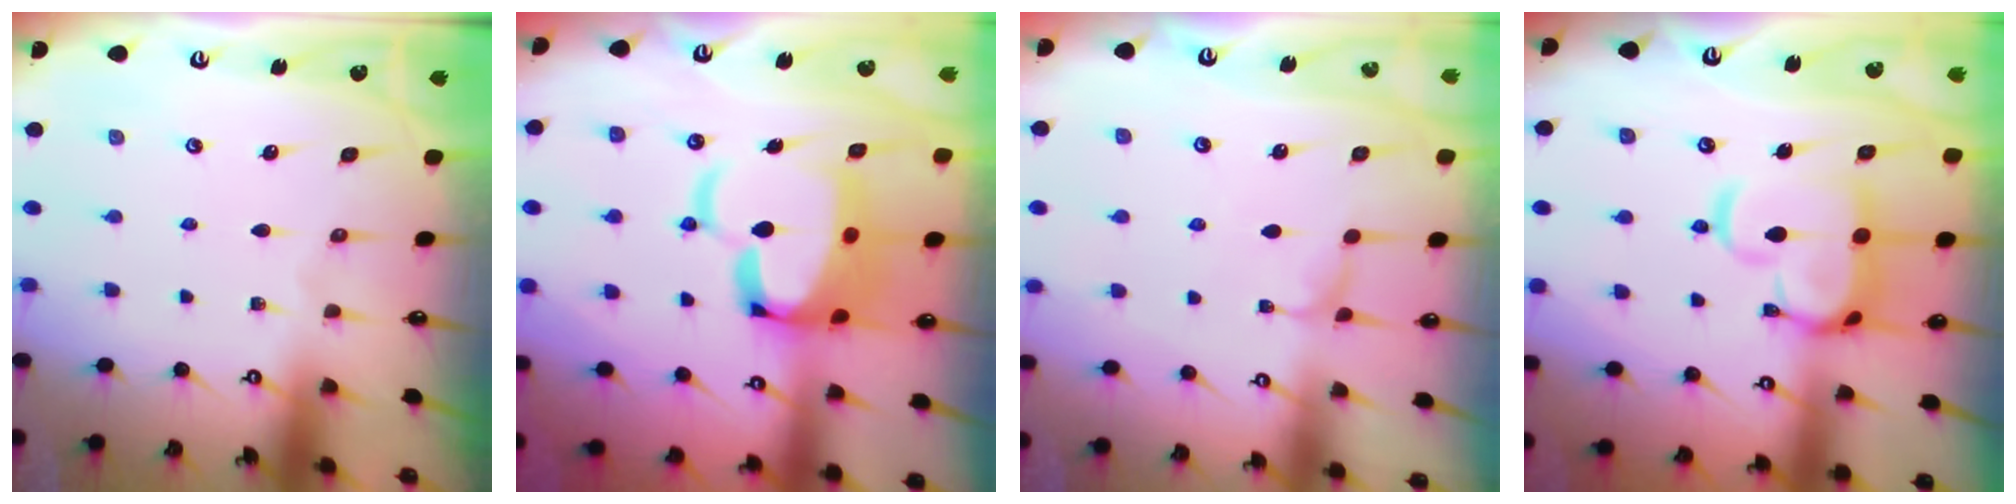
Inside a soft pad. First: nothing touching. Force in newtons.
{"total": 14.2, "press": 14.0, "slide": 1.9}
{"total": 2.8, "press": 2.8, "slide": 0.2}
{"total": 10.1, "press": 9.9, "slide": 1.6}